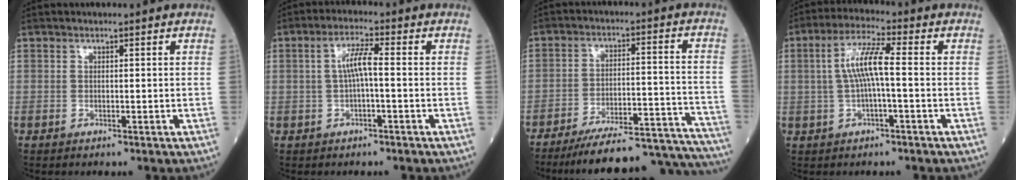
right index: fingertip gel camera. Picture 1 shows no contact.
{"total": 4.1, "force": [0.0, 0.4, 4.1], "torque": [-0.076, 0.013, 0.000]}
{"total": 25.9, "force": [-24.6, 1.7, 7.9], "torque": [-0.053, 0.010, -0.328]}
{"total": 6.7, "force": [0.1, 0.7, 6.7], "torque": [-0.134, 0.017, -0.001]}